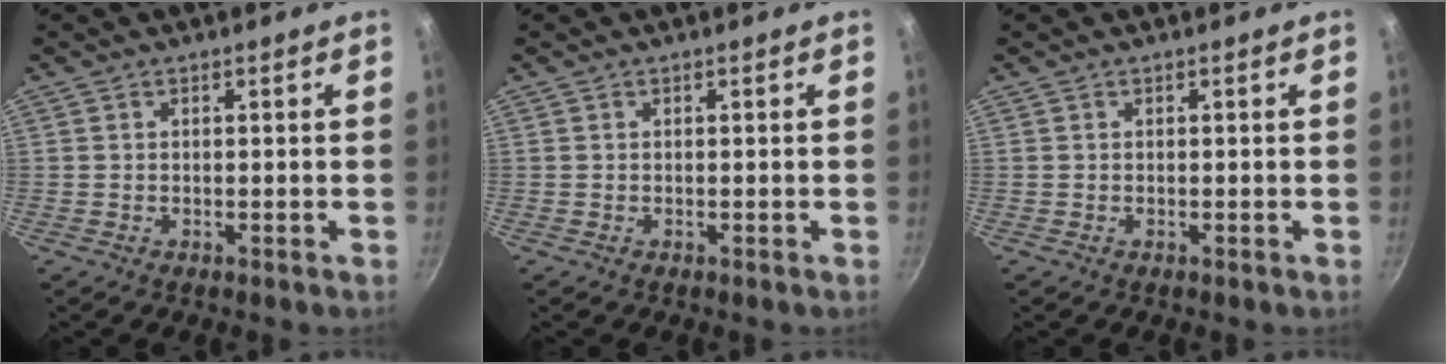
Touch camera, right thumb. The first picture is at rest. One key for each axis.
{"total": 0.0}
{"total": 0.0}